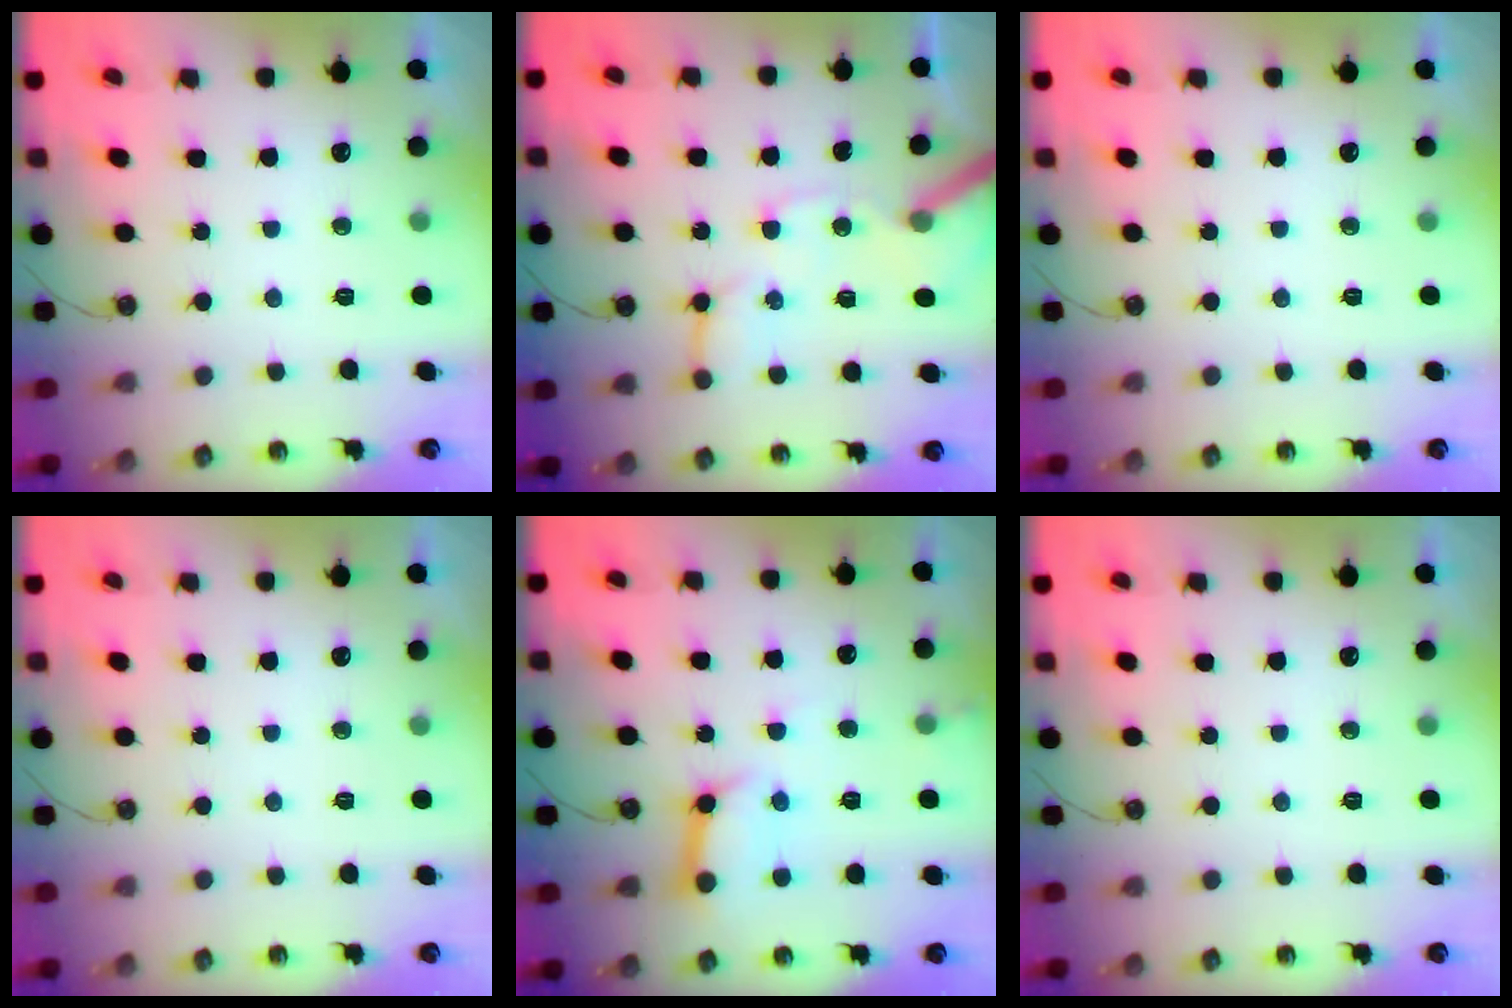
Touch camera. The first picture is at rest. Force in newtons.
{"total": 12.6, "press": 12.5, "slide": 1.6}
{"total": 0.0}
{"total": 0.0}
{"total": 9.8, "press": 9.7, "slide": 1.1}
{"total": 0.0}